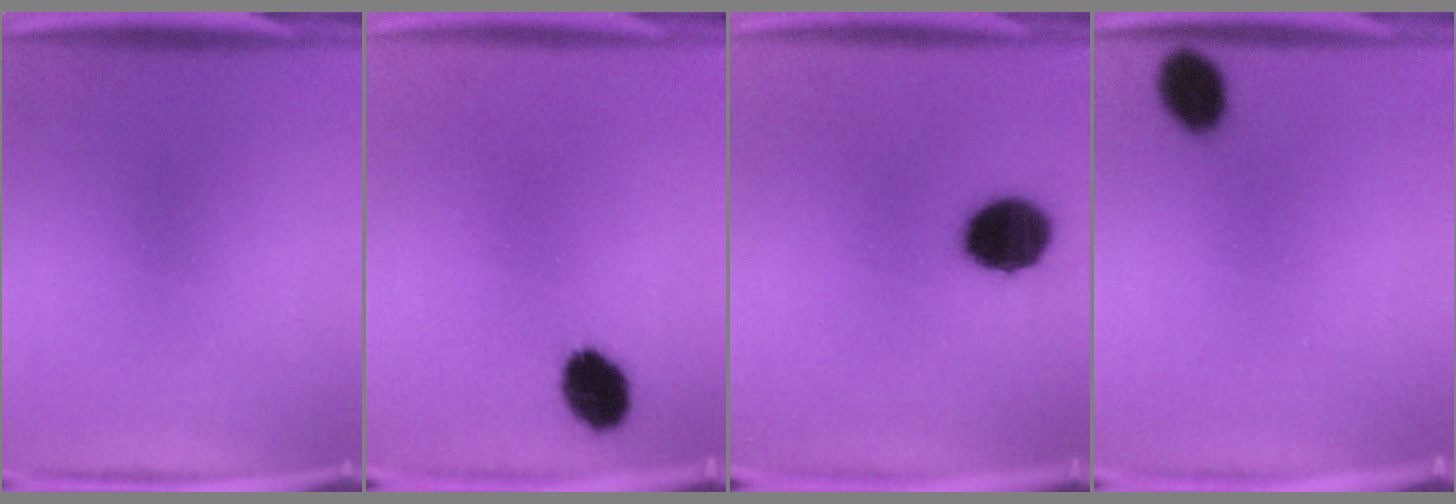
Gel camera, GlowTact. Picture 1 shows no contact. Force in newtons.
{"total": 7.0}
{"total": 13.3}
{"total": 7.0}